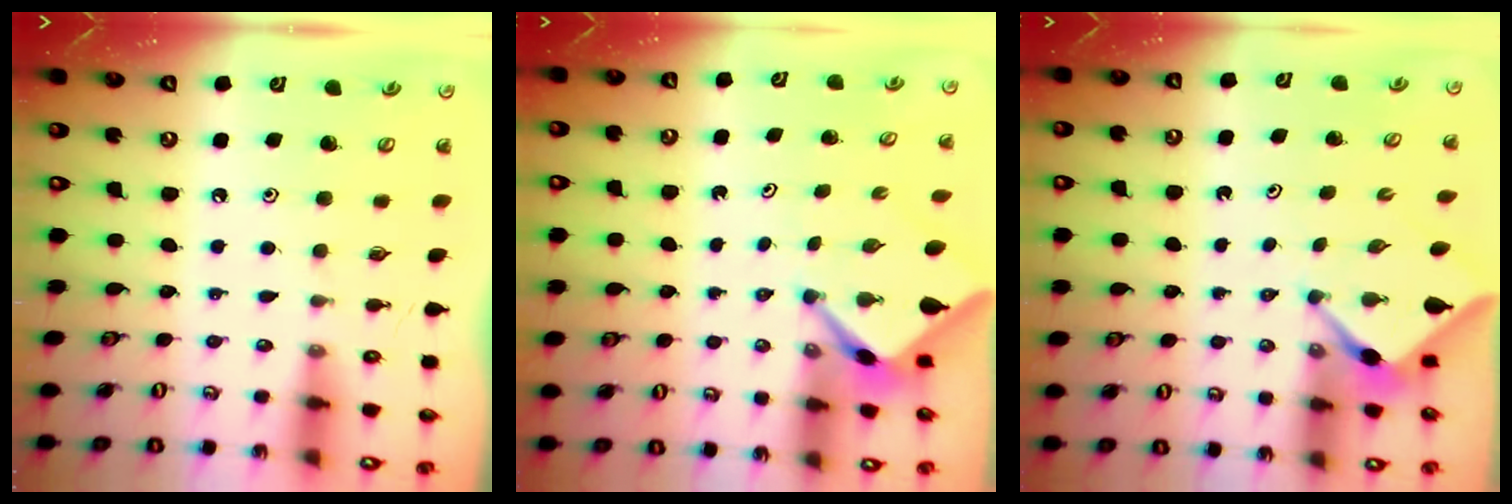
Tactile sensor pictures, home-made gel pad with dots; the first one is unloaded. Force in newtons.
{"total": 3.3, "press": 3.3, "slide": 0.2}
{"total": 3.2, "press": 3.2, "slide": 0.4}